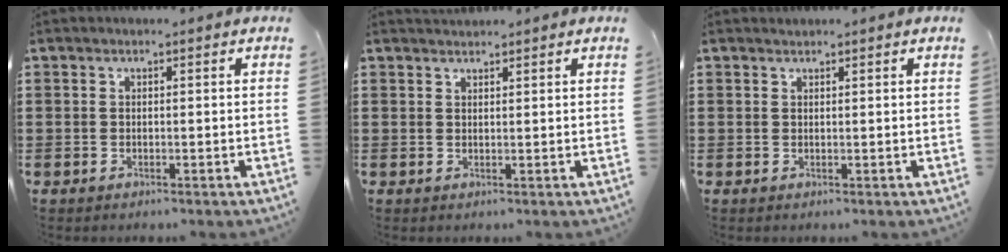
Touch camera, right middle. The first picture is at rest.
{"total": 1.3, "force": [1.3, 0.1, 0.0], "torque": [-0.002, 0.000, 0.024]}
{"total": 0.6, "force": [0.6, 0.0, -0.2], "torque": [0.002, -0.001, 0.011]}